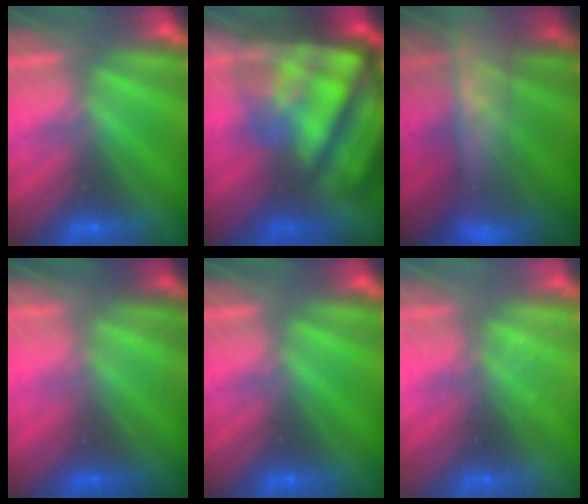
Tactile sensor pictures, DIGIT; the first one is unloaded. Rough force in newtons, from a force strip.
{"total": 7.6}
{"total": 8.0}
{"total": 2.2}
{"total": 0.0}
{"total": 2.3}